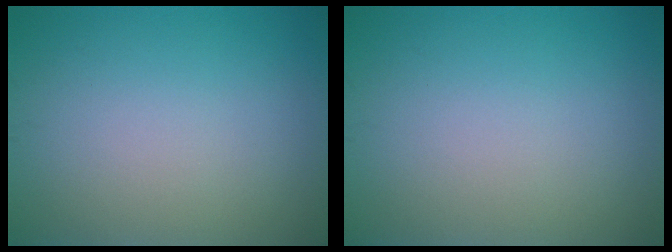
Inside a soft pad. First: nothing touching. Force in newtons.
{"total": 0.0}